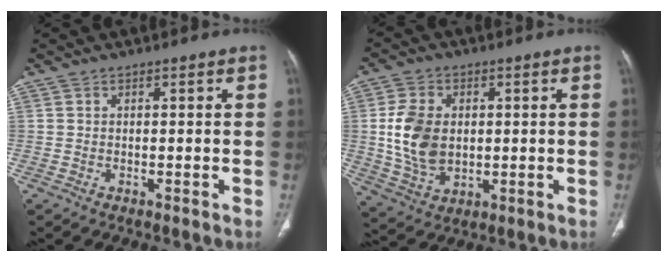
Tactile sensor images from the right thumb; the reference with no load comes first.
{"total": 11.1, "force": [0.7, 7.8, 7.9], "torque": [-0.140, -0.004, 0.023]}